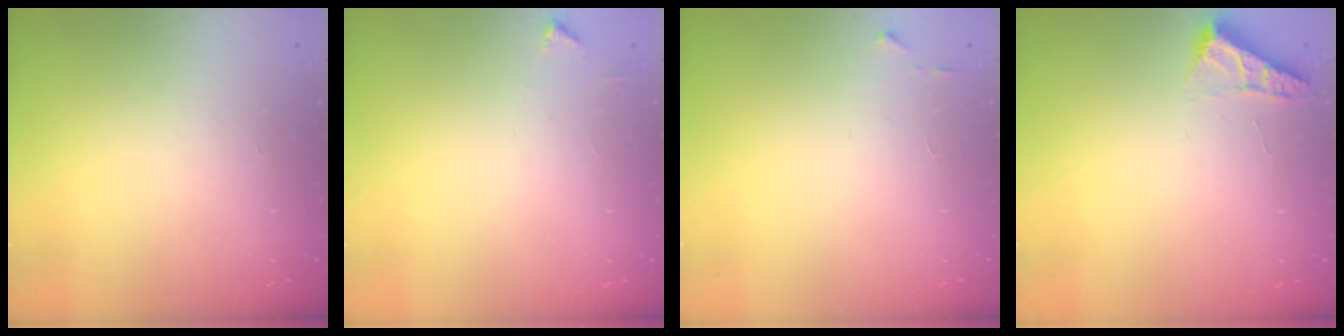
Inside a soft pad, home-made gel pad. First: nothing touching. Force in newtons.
{"total": 2.1, "press": 2.1, "slide": 0.3}
{"total": 3.7, "press": 3.7, "slide": 0.4}
{"total": 4.0, "press": 4.0, "slide": 0.5}